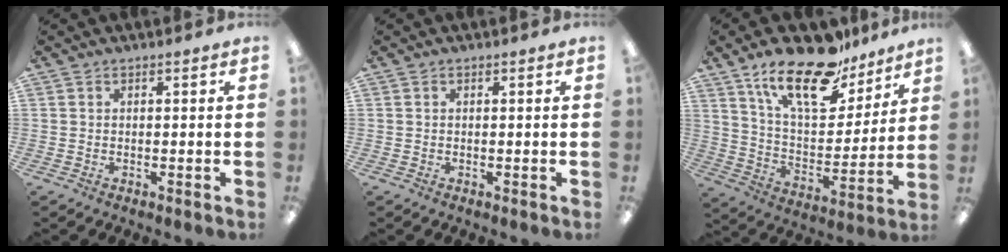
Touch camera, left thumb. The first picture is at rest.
{"total": 0.0}
{"total": 20.8, "force": [14.8, 8.4, 12.0], "torque": [-0.202, -0.086, 0.257]}